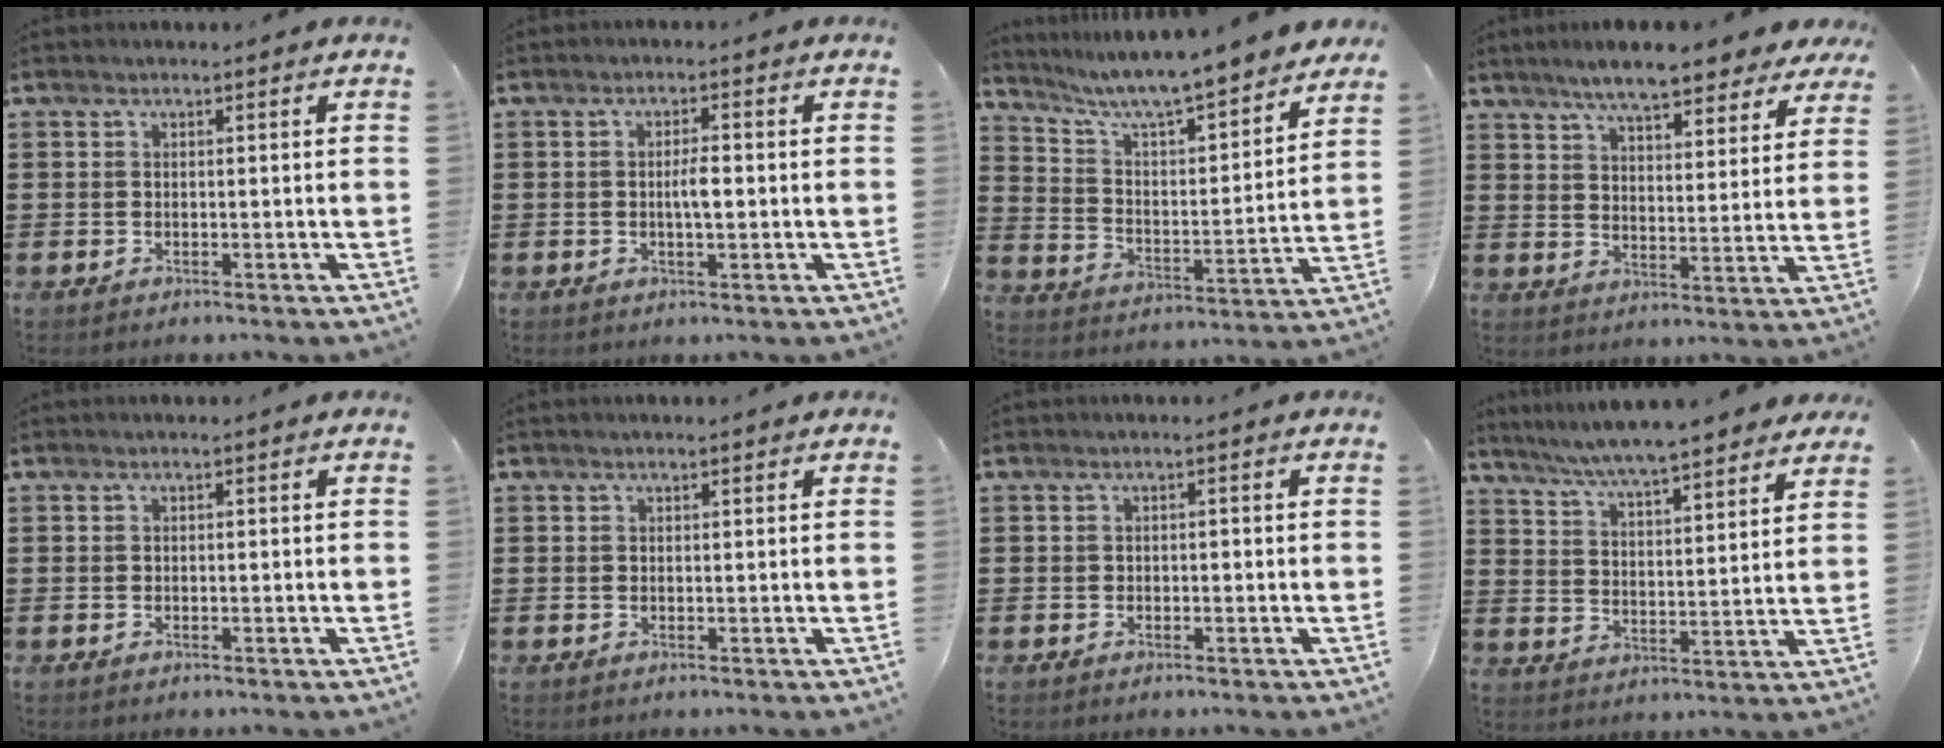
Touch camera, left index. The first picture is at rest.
{"total": 3.1, "force": [-0.2, 0.9, 3.0], "torque": [-0.055, 0.002, -0.005]}
{"total": 7.1, "force": [6.5, -0.3, 2.9], "torque": [-0.084, -0.053, 0.105]}
{"total": 7.4, "force": [6.5, 1.0, 3.4], "torque": [-0.082, -0.022, 0.114]}
{"total": 0.0}
{"total": 0.5, "force": [0.3, 0.1, 0.4], "torque": [-0.009, 0.000, 0.007]}
{"total": 0.6, "force": [-0.3, 0.3, 0.4], "torque": [-0.009, -0.001, -0.006]}
{"total": 5.8, "force": [5.6, -0.1, 1.7], "torque": [-0.059, -0.033, 0.096]}